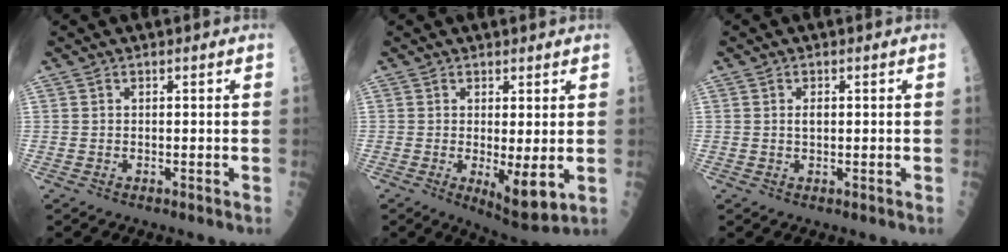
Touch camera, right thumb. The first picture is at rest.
{"total": 6.6, "force": [-0.7, 1.9, 6.3], "torque": [-0.094, -0.020, -0.005]}
{"total": 1.3, "force": [0.2, 0.7, 1.1], "torque": [-0.016, 0.000, 0.004]}